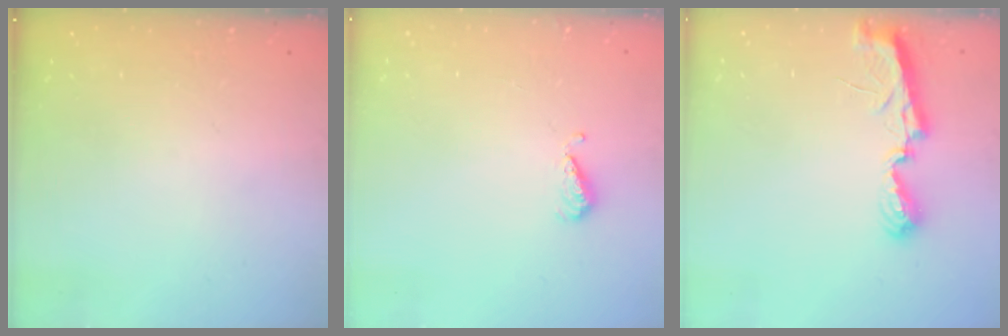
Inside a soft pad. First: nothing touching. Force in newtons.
{"total": 4.8, "press": 4.7, "slide": 0.9}
{"total": 7.2, "press": 7.2, "slide": 0.1}